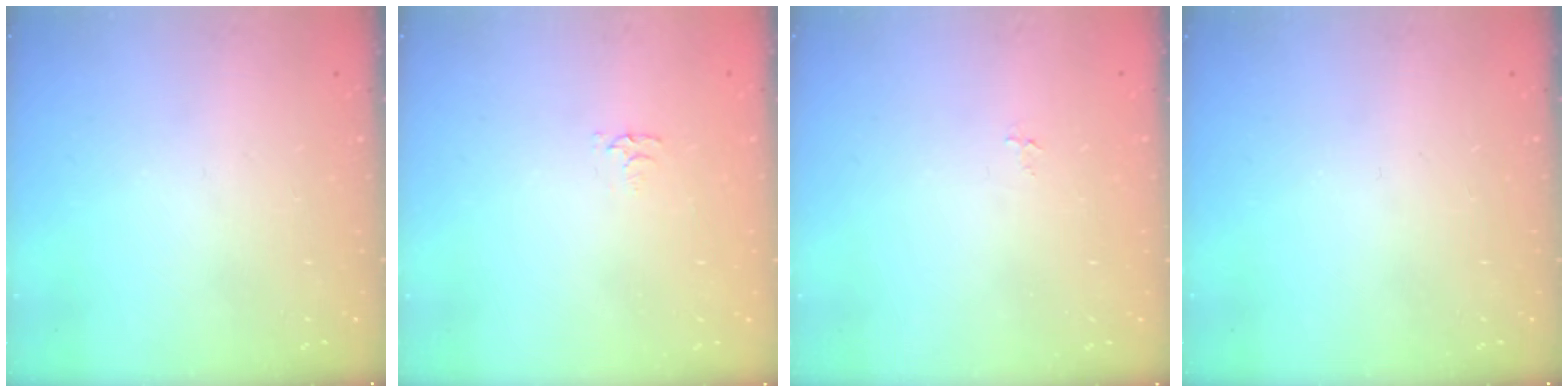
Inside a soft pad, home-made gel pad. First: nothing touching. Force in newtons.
{"total": 2.6, "press": 2.6, "slide": 0.4}
{"total": 2.7, "press": 2.7, "slide": 0.3}
{"total": 0.0}